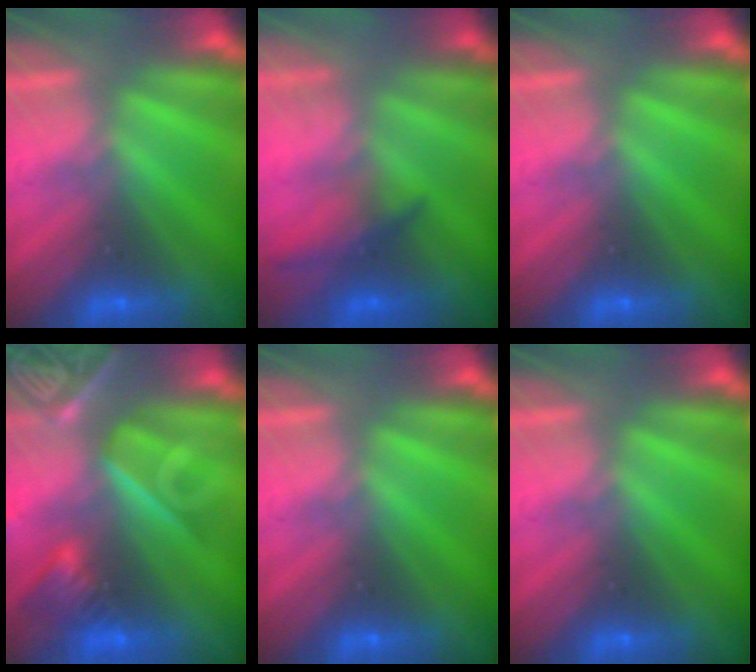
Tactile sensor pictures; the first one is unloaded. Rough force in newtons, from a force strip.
{"total": 1.9}
{"total": 0.0}
{"total": 9.4}
{"total": 0.0}
{"total": 0.0}